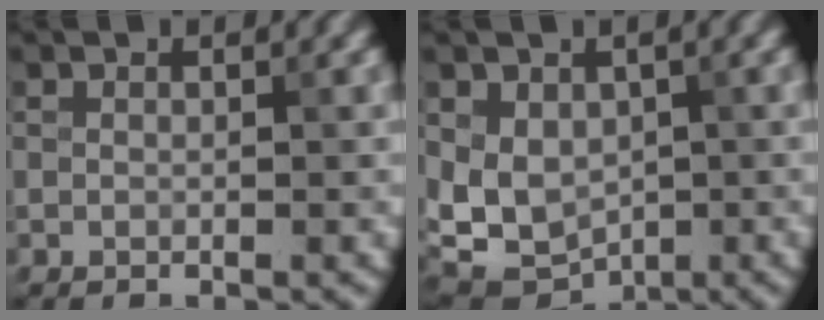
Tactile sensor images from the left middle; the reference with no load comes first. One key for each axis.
{"total": 6.0, "fx": 0.1, "fy": 4.5, "fz": 3.9, "tx": -0.078, "ty": -0.012, "tz": 0.004}